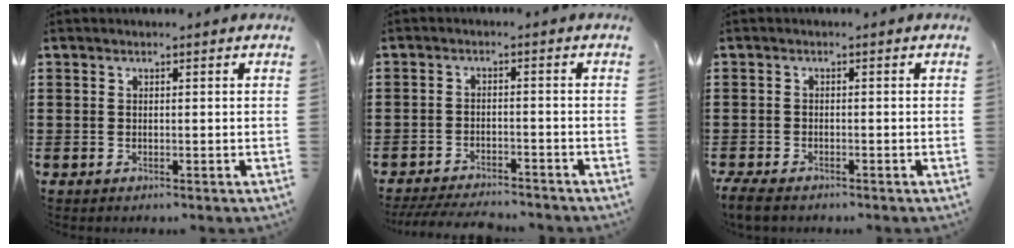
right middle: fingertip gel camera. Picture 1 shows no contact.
{"total": 3.9, "force": [-3.8, 0.3, 0.8], "torque": [-0.021, -0.002, -0.078]}
{"total": 1.8, "force": [-1.6, 0.4, 0.7], "torque": [-0.029, -0.003, -0.038]}